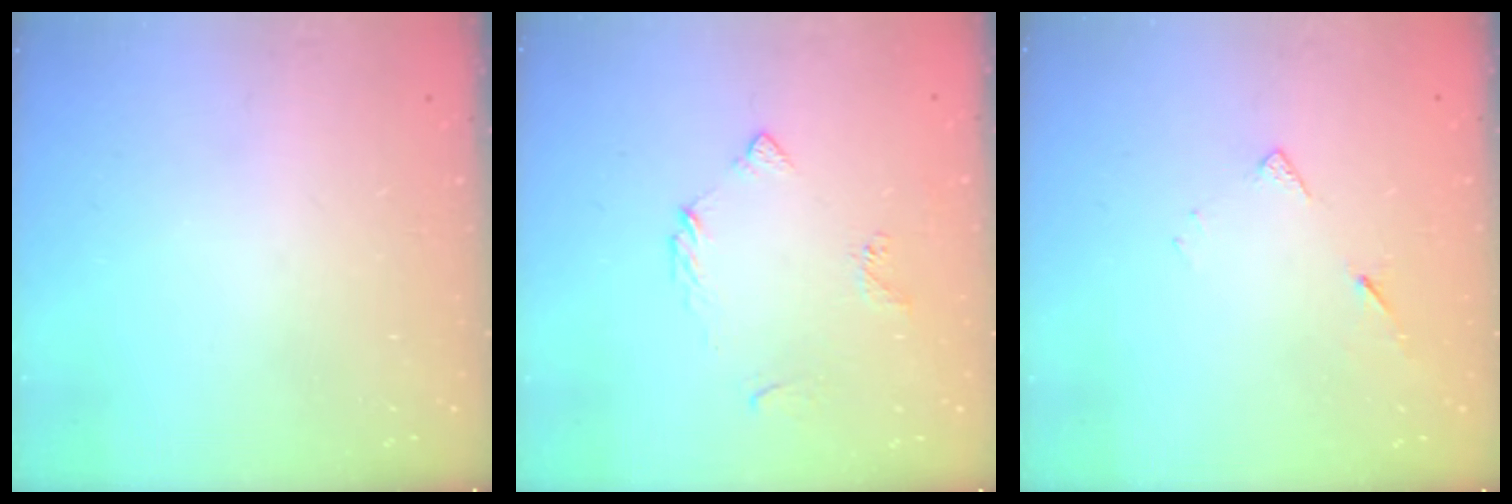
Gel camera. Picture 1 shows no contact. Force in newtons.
{"total": 4.4, "press": 4.3, "slide": 0.7}
{"total": 5.8, "press": 5.8, "slide": 0.7}